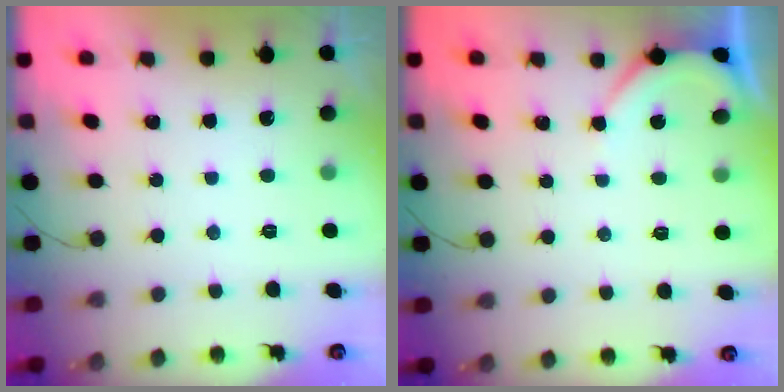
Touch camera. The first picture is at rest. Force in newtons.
{"total": 3.5, "press": 3.5, "slide": 0.5}